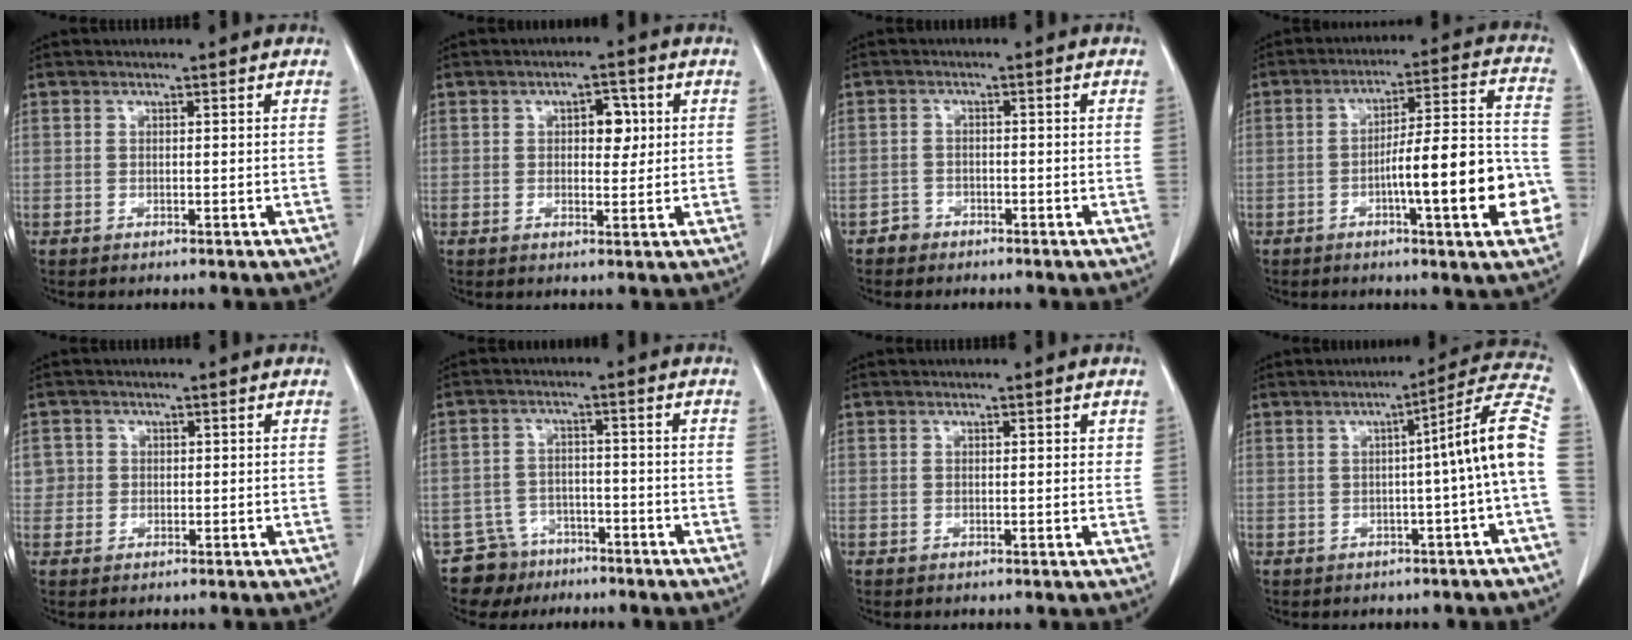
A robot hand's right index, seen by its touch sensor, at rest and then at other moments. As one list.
[{"total": 4.0, "force": [1.0, 2.2, 3.2], "torque": [-0.043, 0.008, 0.015]}, {"total": 1.8, "force": [-1.3, 1.1, -0.3], "torque": [0.001, 0.006, -0.029]}, {"total": 16.0, "force": [-4.8, 1.5, 15.1], "torque": [-0.198, 0.020, -0.065]}, {"total": 2.5, "force": [0.4, 2.4, -0.1], "torque": [0.019, 0.006, 0.004]}, {"total": 5.8, "force": [-4.2, 3.8, -0.8], "torque": [0.016, 0.013, -0.071]}, {"total": 1.2, "force": [0.7, 0.5, 0.8], "torque": [-0.008, -0.001, 0.006]}, {"total": 9.5, "force": [-0.8, -1.6, 9.3], "torque": [-0.116, 0.020, -0.016]}]